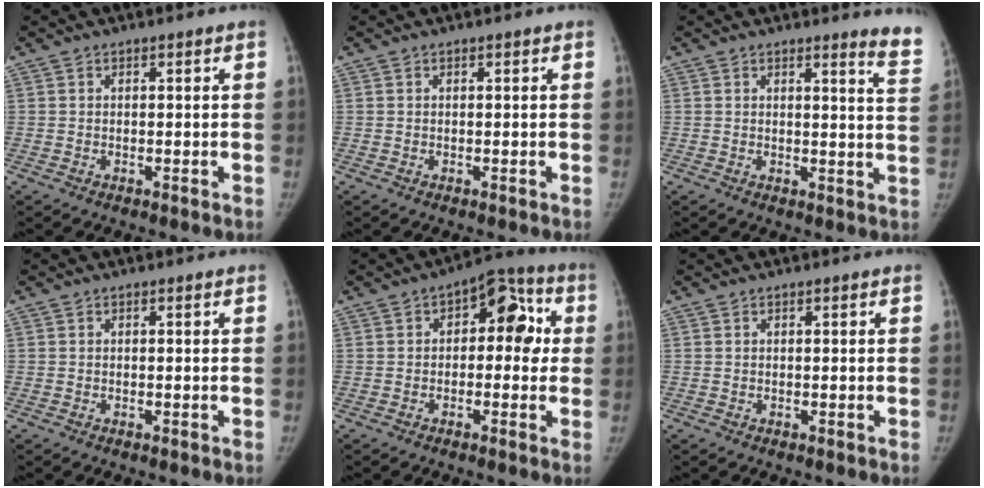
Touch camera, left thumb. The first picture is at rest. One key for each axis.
{"total": 0.0}
{"total": 6.5, "fx": 5.9, "fy": -0.4, "fz": 2.6, "tx": -0.021, "ty": -0.066, "tz": 0.046}
{"total": 0.0}
{"total": 10.5, "fx": 1.3, "fy": 6.3, "fz": 8.3, "tx": -0.053, "ty": 0.032, "tz": 0.005}
{"total": 0.0}